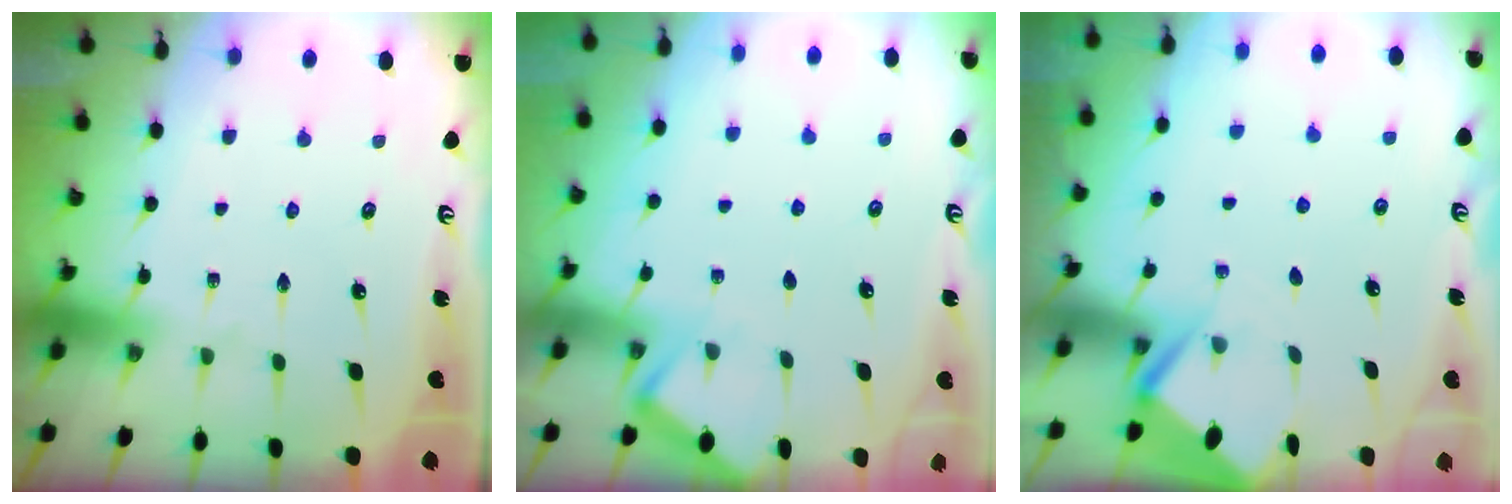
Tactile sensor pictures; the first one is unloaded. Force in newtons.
{"total": 2.1, "press": 2.1, "slide": 0.3}
{"total": 2.9, "press": 2.9, "slide": 0.4}